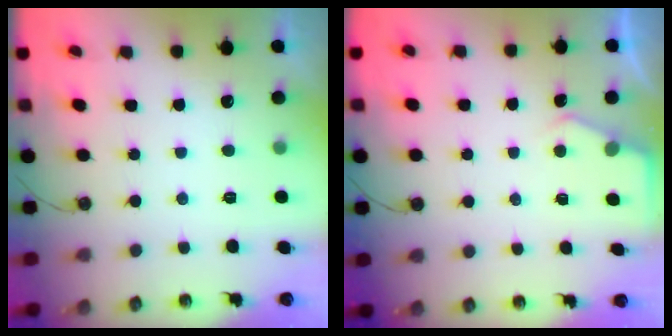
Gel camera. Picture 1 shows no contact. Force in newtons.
{"total": 3.9, "press": 3.8, "slide": 0.4}